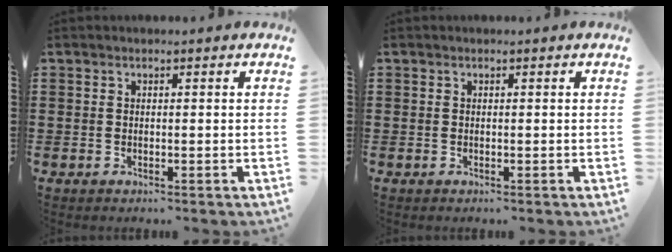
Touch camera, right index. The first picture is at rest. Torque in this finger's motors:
{"motor_torque": [0.00, 0.00, 0.00, 0.00]}